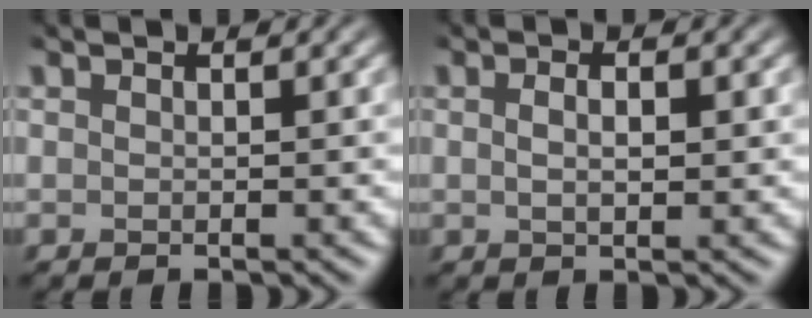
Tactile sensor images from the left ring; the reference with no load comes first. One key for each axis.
{"total": 1.6, "fx": -0.5, "fy": 0.5, "fz": 1.5, "tx": -0.023, "ty": -0.004, "tz": -0.001}